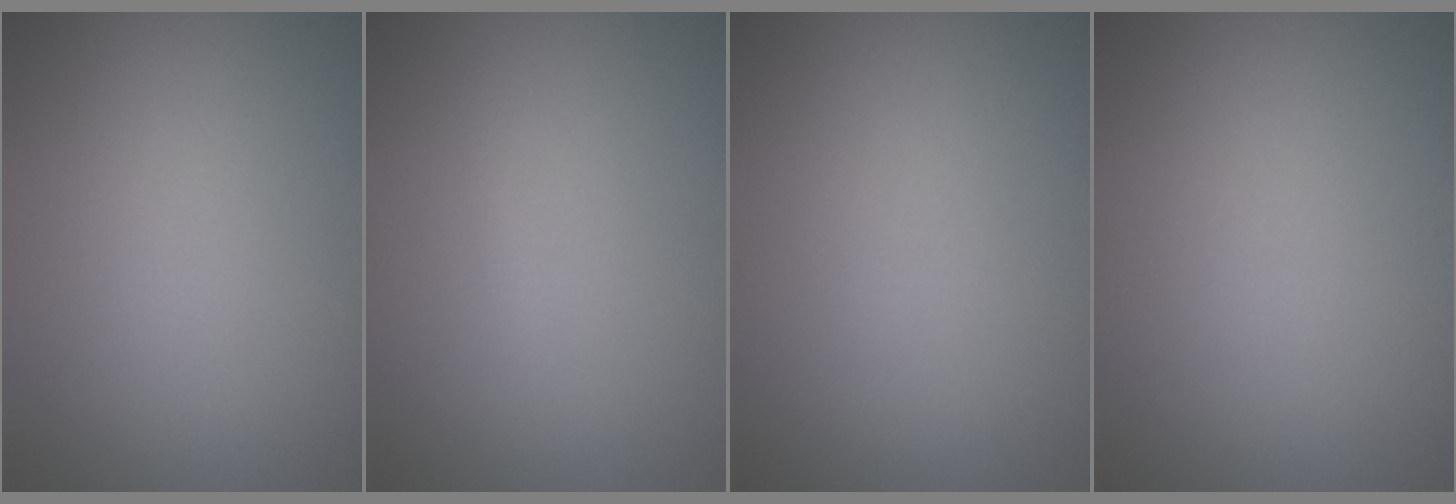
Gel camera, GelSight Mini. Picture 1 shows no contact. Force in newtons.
{"total": 0.5, "press": 0.5, "slide": 0.0}
{"total": 0.0}
{"total": 0.0}